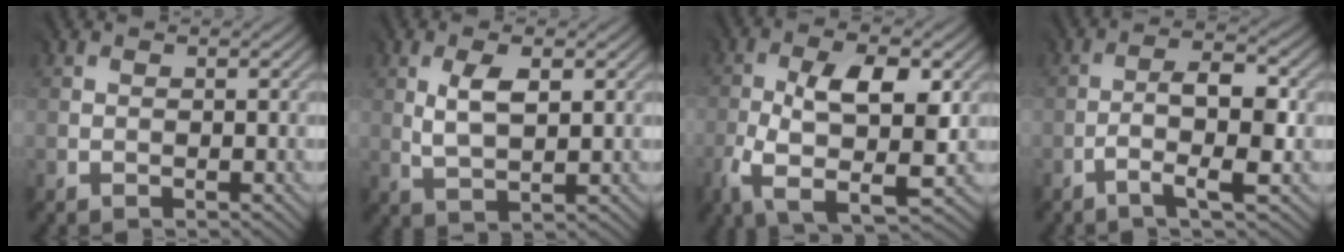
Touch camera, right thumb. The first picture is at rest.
{"total": 4.1, "force": [1.4, 1.6, 3.4], "torque": [-0.074, -0.003, 0.034]}
{"total": 9.3, "force": [-2.1, 3.9, 8.2], "torque": [-0.161, -0.010, -0.038]}
{"total": 5.0, "force": [-2.0, 0.9, 4.4], "torque": [-0.075, 0.011, -0.040]}